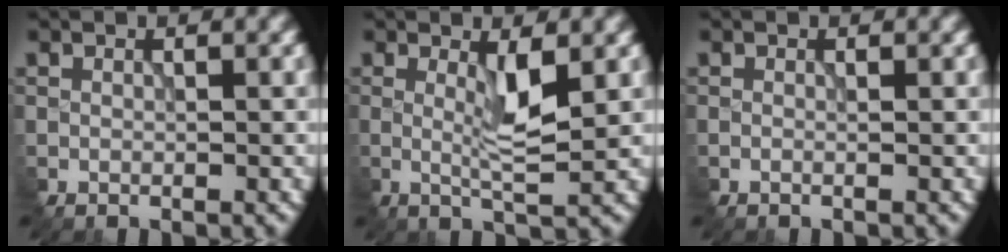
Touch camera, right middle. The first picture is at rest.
{"total": 3.0, "force": [0.4, 0.4, 2.9], "torque": [-0.058, -0.008, 0.009]}
{"total": 0.0}